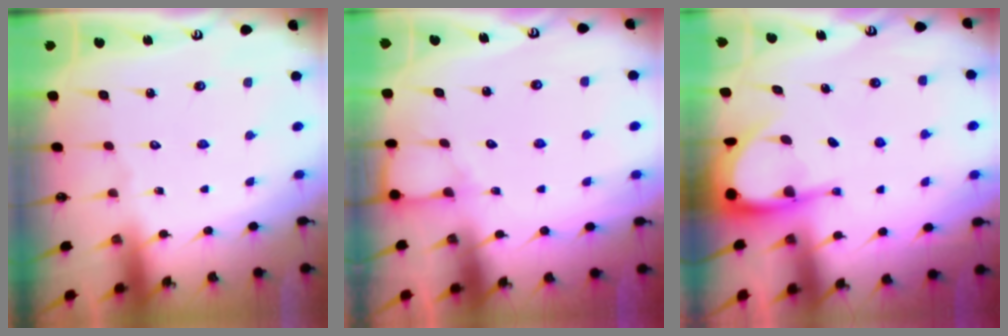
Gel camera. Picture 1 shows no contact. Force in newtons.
{"total": 6.1, "press": 6.0, "slide": 0.6}
{"total": 5.9, "press": 5.8, "slide": 0.8}